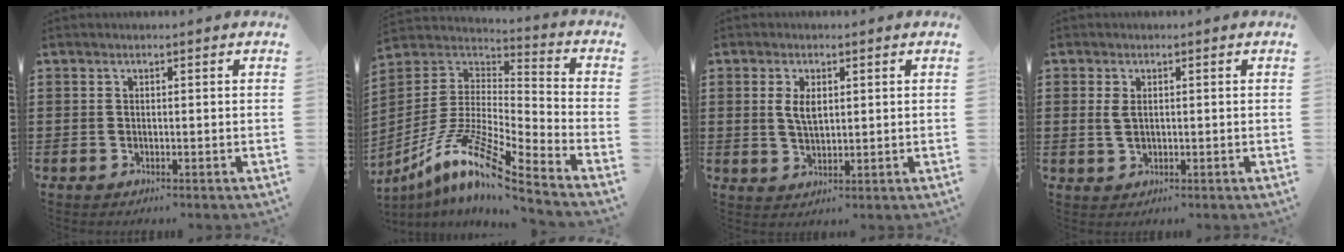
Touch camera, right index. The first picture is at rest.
{"total": 12.3, "force": [-8.9, 1.0, 8.4], "torque": [-0.177, -0.002, -0.178]}
{"total": 3.7, "force": [0.8, 1.8, 3.1], "torque": [-0.058, 0.003, 0.012]}
{"total": 2.4, "force": [0.5, 1.3, 1.9], "torque": [-0.049, 0.003, 0.006]}